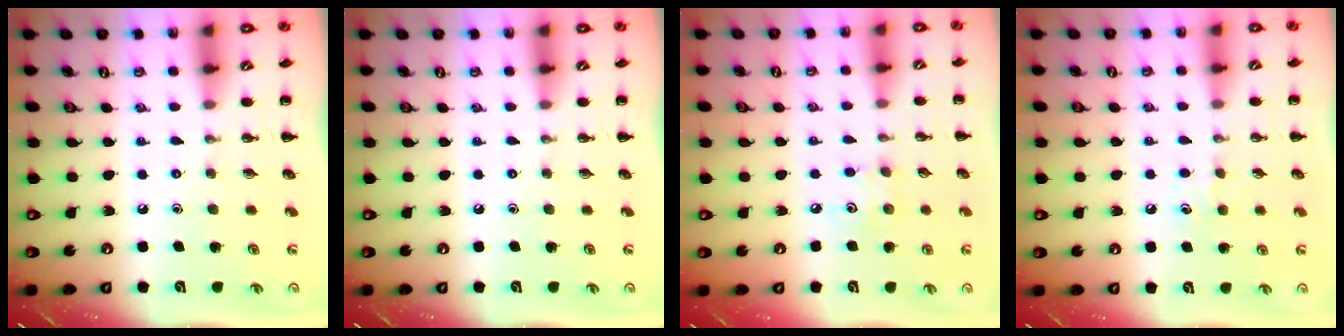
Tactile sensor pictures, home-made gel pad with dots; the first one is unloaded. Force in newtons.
{"total": 0.0}
{"total": 4.0, "press": 3.9, "slide": 0.9}
{"total": 5.1, "press": 4.9, "slide": 1.5}